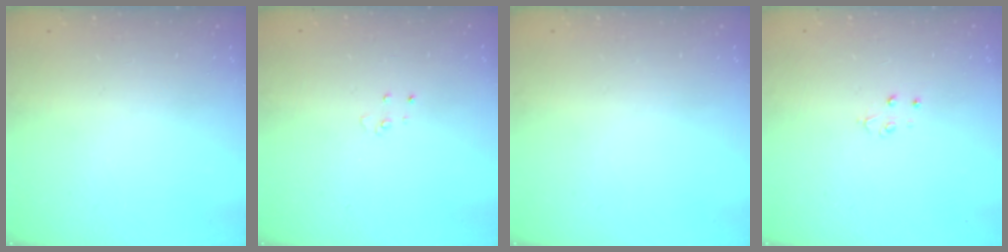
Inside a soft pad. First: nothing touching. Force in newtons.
{"total": 2.7, "press": 2.7, "slide": 0.2}
{"total": 0.0}
{"total": 2.8, "press": 2.8, "slide": 0.3}